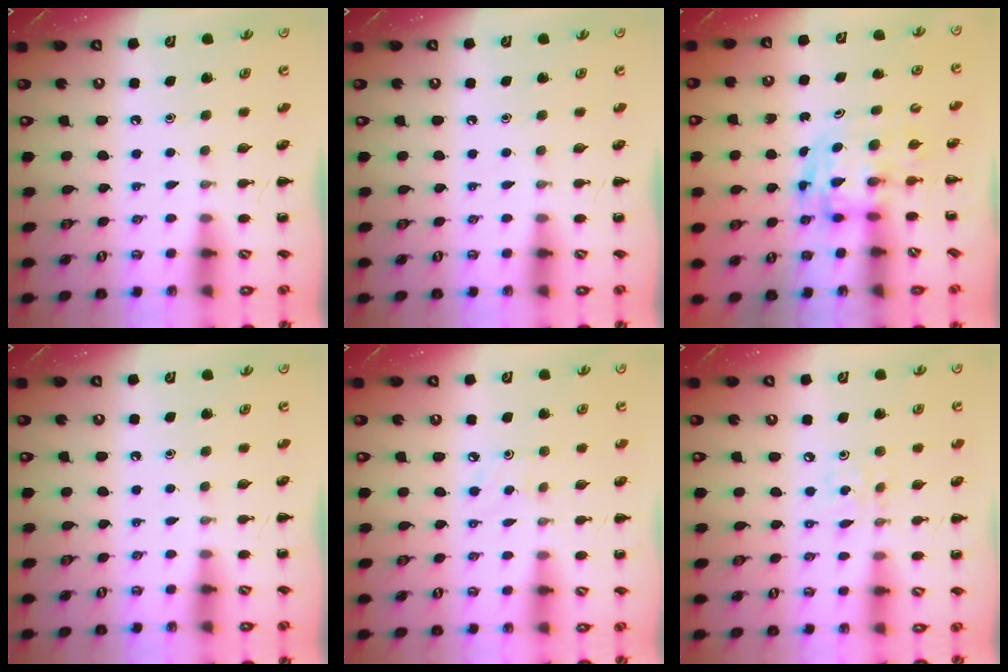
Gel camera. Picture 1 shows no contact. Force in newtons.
{"total": 0.0}
{"total": 3.5, "press": 3.4, "slide": 0.6}
{"total": 0.0}
{"total": 2.7, "press": 2.5, "slide": 0.9}
{"total": 3.1, "press": 3.1, "slide": 0.5}